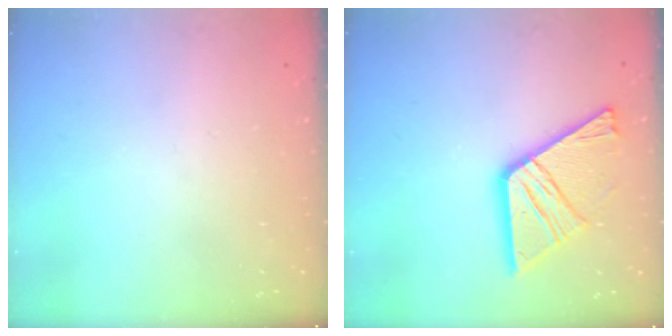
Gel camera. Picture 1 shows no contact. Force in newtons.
{"total": 18.0, "press": 17.9, "slide": 1.8}